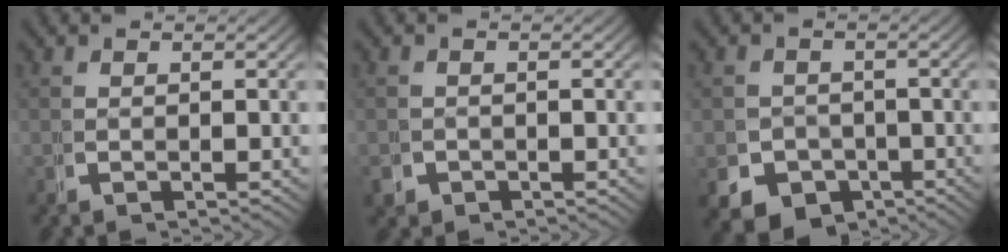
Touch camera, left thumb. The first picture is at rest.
{"total": 2.1, "force": [-1.4, 1.6, 0.2], "torque": [-0.010, -0.017, -0.020]}
{"total": 8.6, "force": [-4.6, 6.6, 3.0], "torque": [-0.053, -0.037, -0.069]}